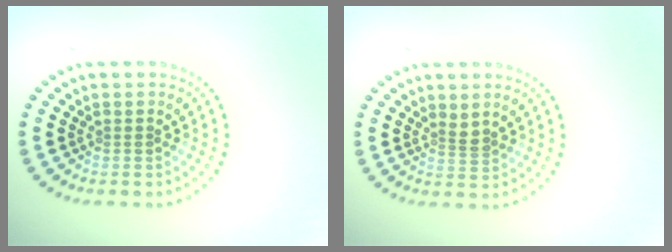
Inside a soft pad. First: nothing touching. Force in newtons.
{"total": 1.1, "press": 0.8, "slide": 0.8}